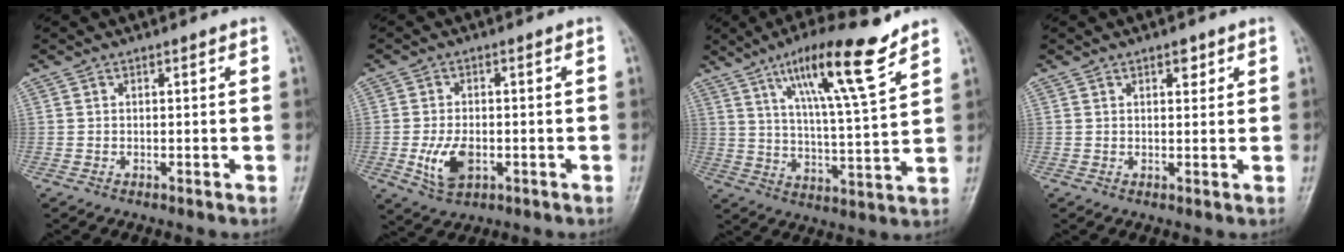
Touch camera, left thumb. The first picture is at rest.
{"total": 6.7, "force": [-1.9, 4.0, 5.0], "torque": [-0.093, 0.003, -0.029]}
{"total": 15.1, "force": [9.6, 1.7, 11.5], "torque": [-0.192, -0.047, 0.165]}
{"total": 2.1, "force": [1.2, 1.1, 1.3], "torque": [-0.007, -0.004, 0.015]}